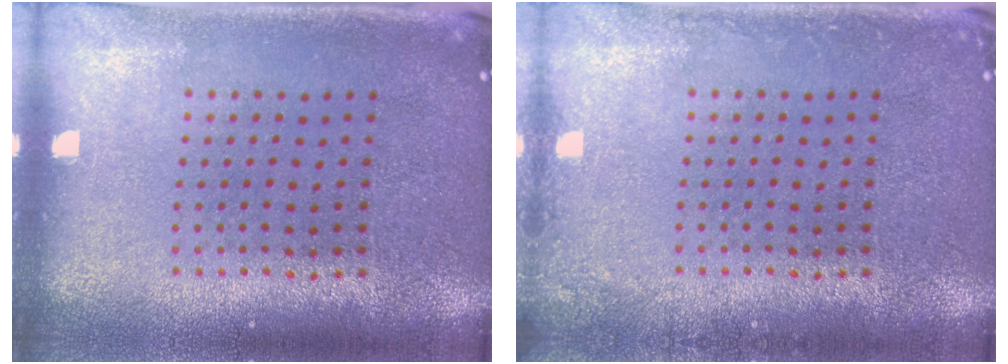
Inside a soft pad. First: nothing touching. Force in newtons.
{"total": 1.2, "press": 1.2, "slide": 0.2}